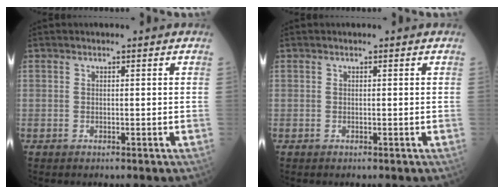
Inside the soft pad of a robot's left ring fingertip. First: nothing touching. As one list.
[{"total": 0.0}]